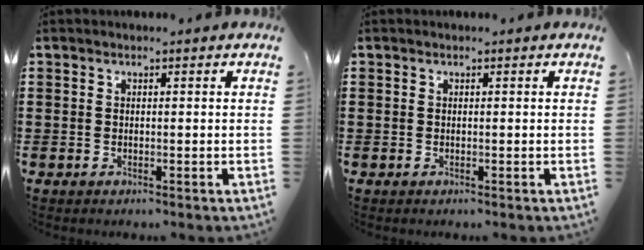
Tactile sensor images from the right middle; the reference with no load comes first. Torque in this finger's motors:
{"motor_torque": [0.00, 0.00, 0.10, -0.01]}